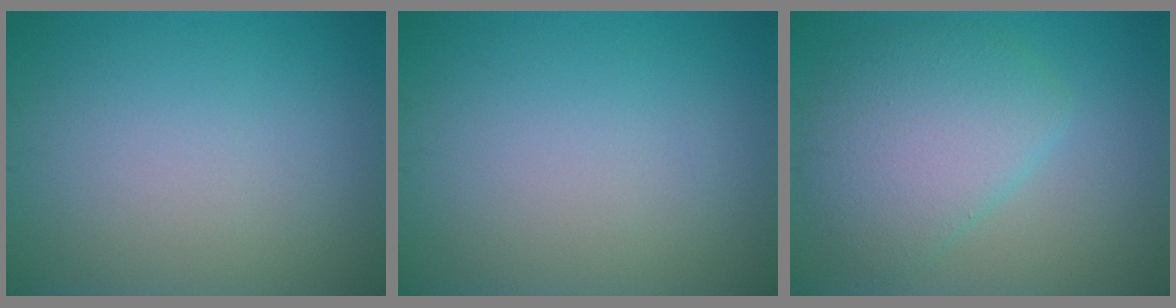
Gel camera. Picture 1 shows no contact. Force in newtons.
{"total": 0.0}
{"total": 5.8, "press": 5.8, "slide": 0.4}